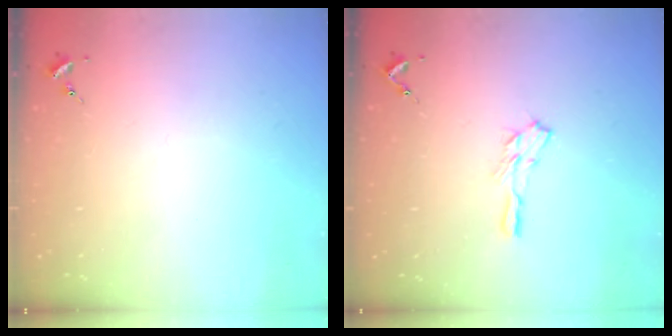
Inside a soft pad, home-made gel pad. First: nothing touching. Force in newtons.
{"total": 5.1, "press": 5.1, "slide": 0.6}